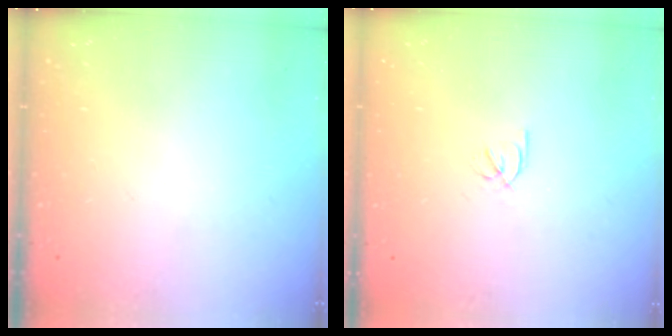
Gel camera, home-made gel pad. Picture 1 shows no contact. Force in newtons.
{"total": 2.1, "press": 2.1, "slide": 0.4}